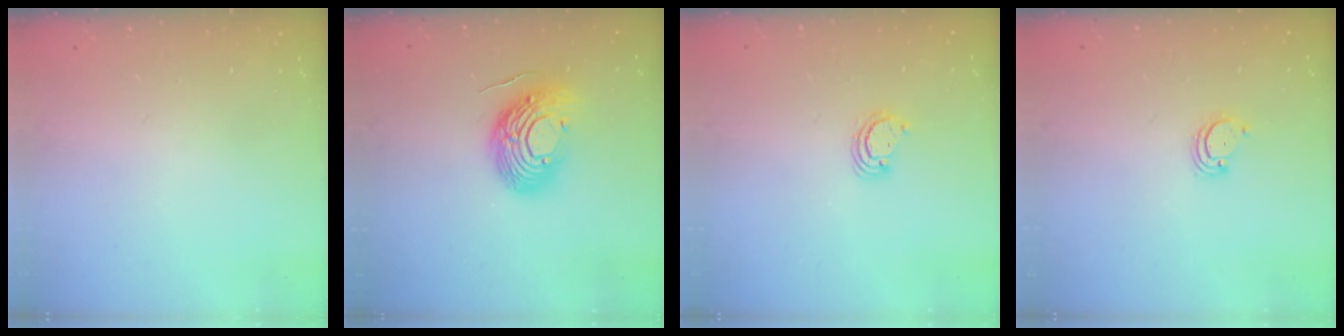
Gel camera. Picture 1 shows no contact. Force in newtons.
{"total": 15.9, "press": 15.9, "slide": 1.3}
{"total": 2.9, "press": 2.9, "slide": 0.3}
{"total": 2.3, "press": 2.3, "slide": 0.2}